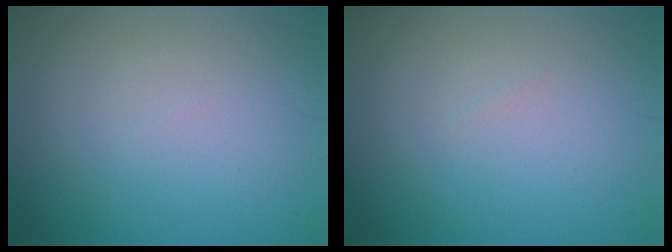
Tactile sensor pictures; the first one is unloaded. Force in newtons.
{"total": 0.0}